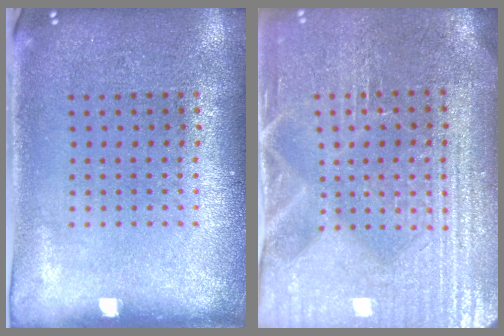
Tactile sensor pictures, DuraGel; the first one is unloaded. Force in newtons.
{"total": 4.1, "press": 3.8, "slide": 1.6}